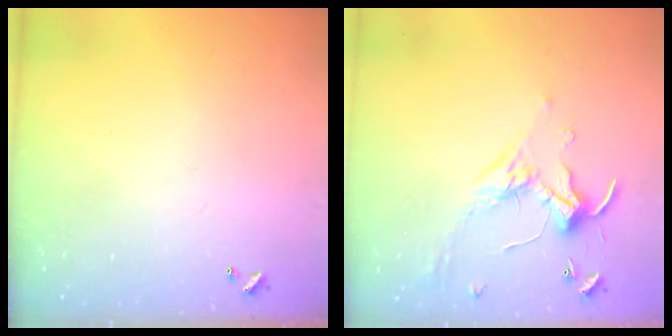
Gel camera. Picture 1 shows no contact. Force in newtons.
{"total": 0.0}